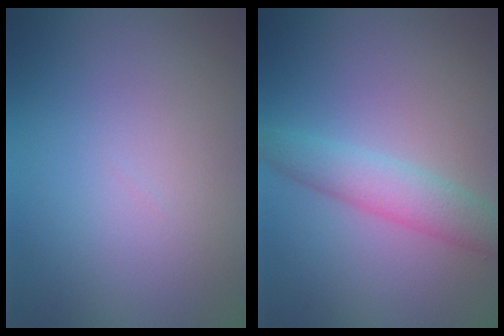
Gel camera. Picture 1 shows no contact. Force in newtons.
{"total": 3.2, "press": 3.2, "slide": 0.1}